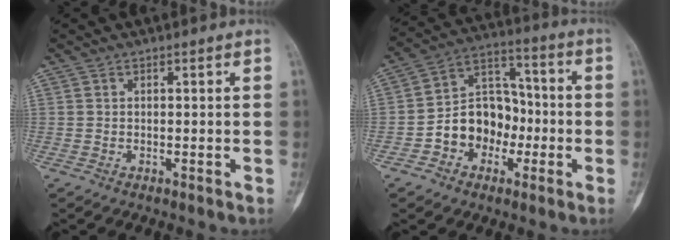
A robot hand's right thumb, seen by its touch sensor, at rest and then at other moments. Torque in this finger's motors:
{"motor_torque": [0.56, 0.33, 0.90, -0.57, 0.05]}